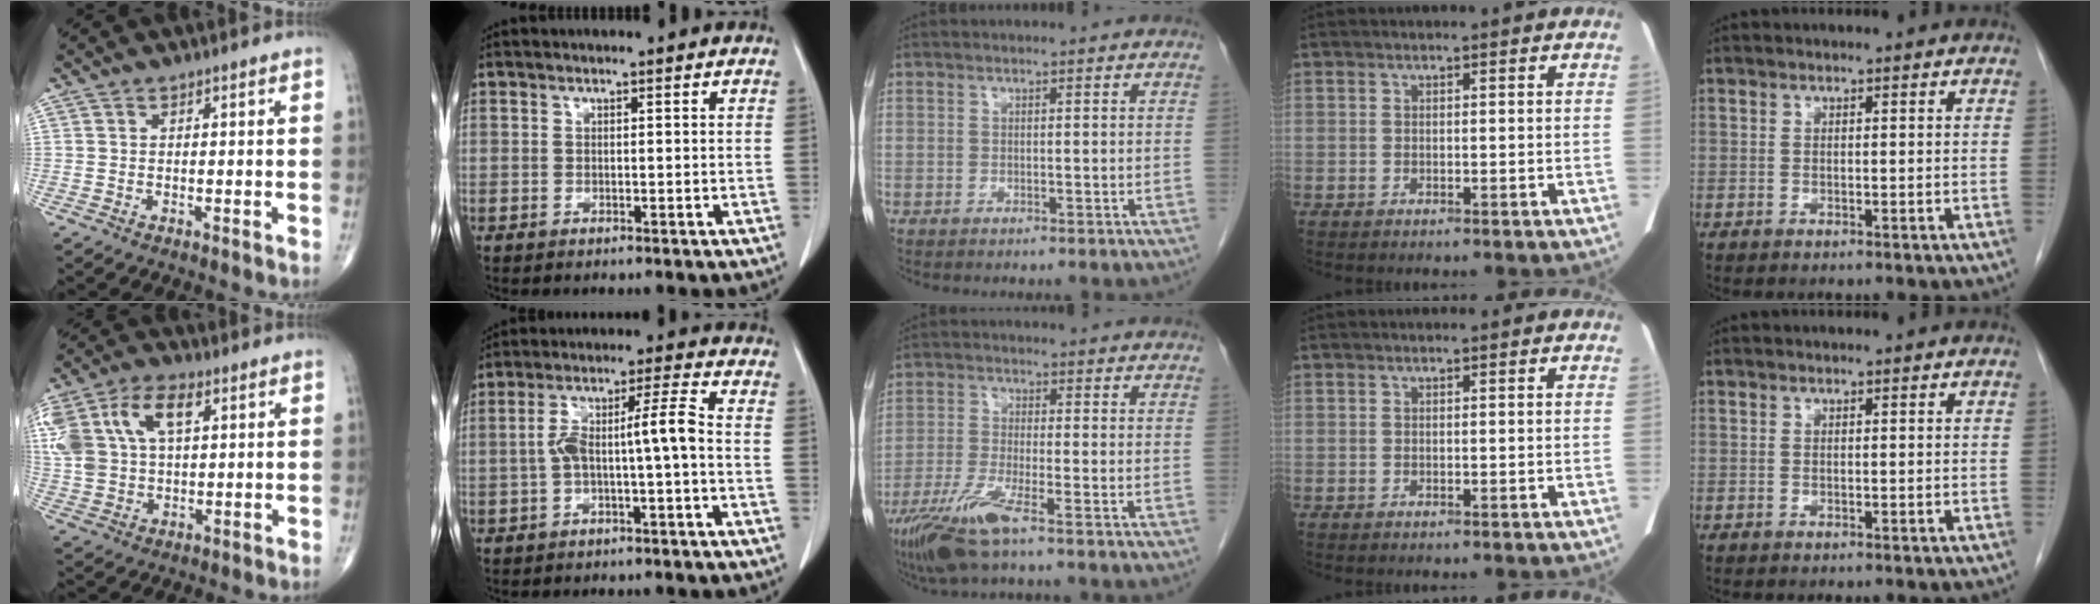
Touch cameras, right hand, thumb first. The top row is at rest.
{"thumb": {"total": 17.0, "force": [5.6, 10.2, 12.4], "torque": [-0.275, 0.017, 0.105]}, "index": {"total": 7.6, "force": [-1.4, 0.9, 7.4], "torque": [-0.142, 0.036, -0.021]}, "middle": {"total": 7.6, "force": [-4.7, 0.2, 5.9], "torque": [-0.126, -0.021, -0.092]}}